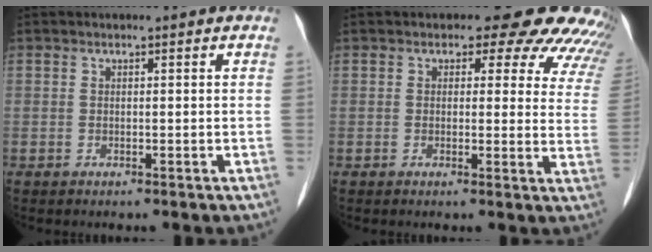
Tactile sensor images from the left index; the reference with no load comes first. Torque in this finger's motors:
{"motor_torque": [1.07, -1.07, 0.22, 0.03]}